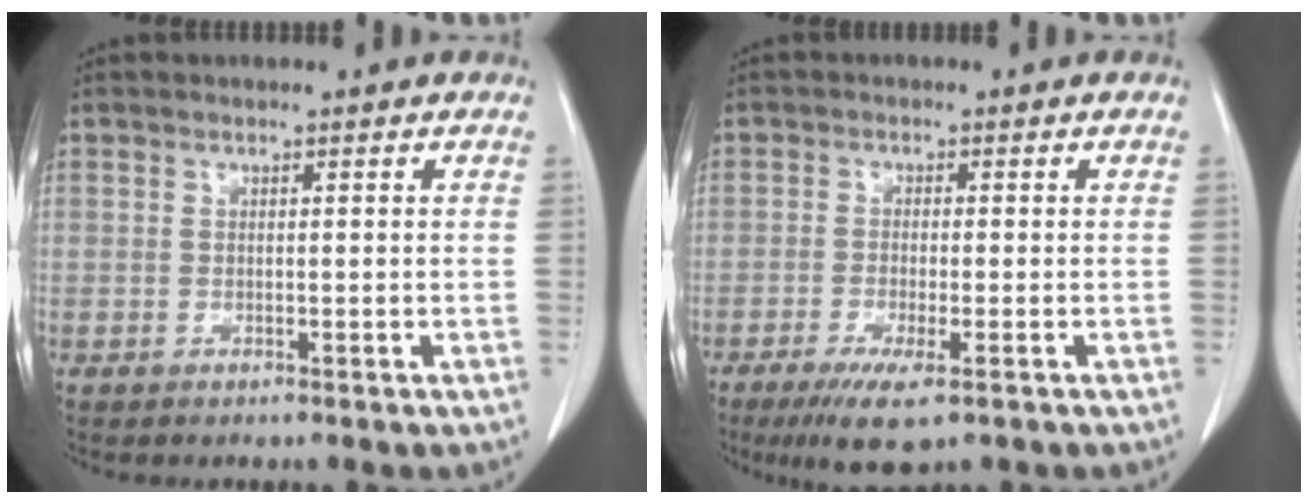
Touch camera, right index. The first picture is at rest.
{"total": 6.2, "force": [-3.7, 1.0, 5.0], "torque": [-0.091, -0.017, -0.059]}